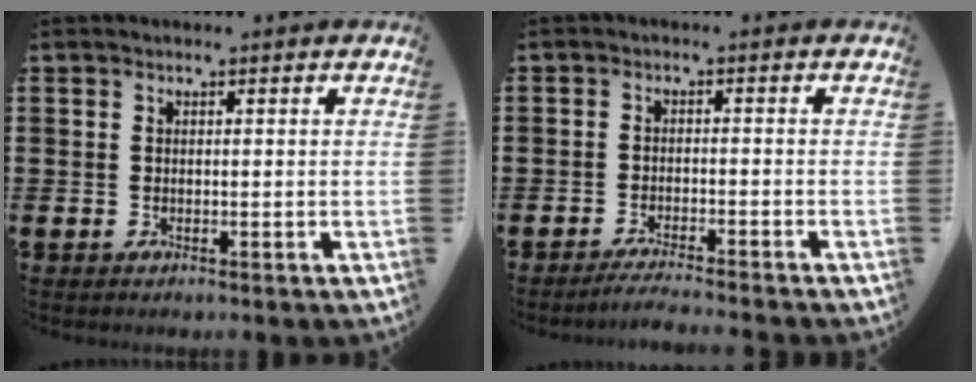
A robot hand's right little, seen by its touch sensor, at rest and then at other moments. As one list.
[{"total": 1.9, "force": [-1.8, -0.2, 0.7], "torque": [-0.011, 0.004, -0.034]}]